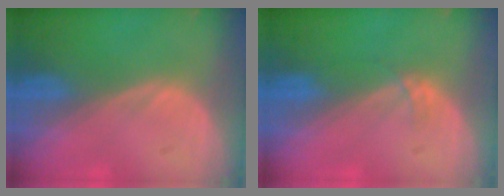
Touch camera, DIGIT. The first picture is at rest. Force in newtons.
{"total": 0.9, "press": 0.9, "slide": 0.1}